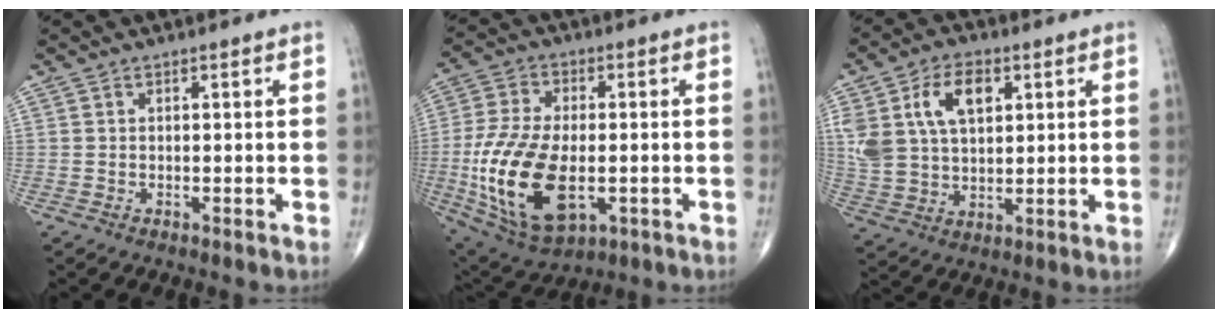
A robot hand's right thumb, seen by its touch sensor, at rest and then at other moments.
{"total": 19.4, "force": [-3.7, 10.3, 16.1], "torque": [-0.325, -0.007, -0.051]}
{"total": 13.9, "force": [4.7, 8.5, 9.9], "torque": [-0.182, -0.002, 0.097]}